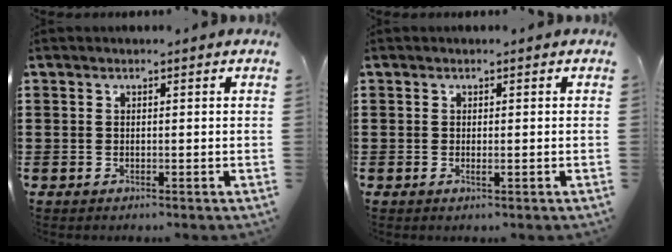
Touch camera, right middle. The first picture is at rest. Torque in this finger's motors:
{"motor_torque": [0.00, 0.14, 0.06, 0.00]}